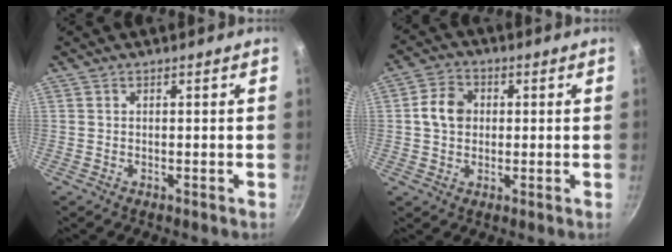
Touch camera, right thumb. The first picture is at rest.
{"total": 6.5, "force": [0.6, 5.3, 3.6], "torque": [-0.046, 0.014, 0.000]}